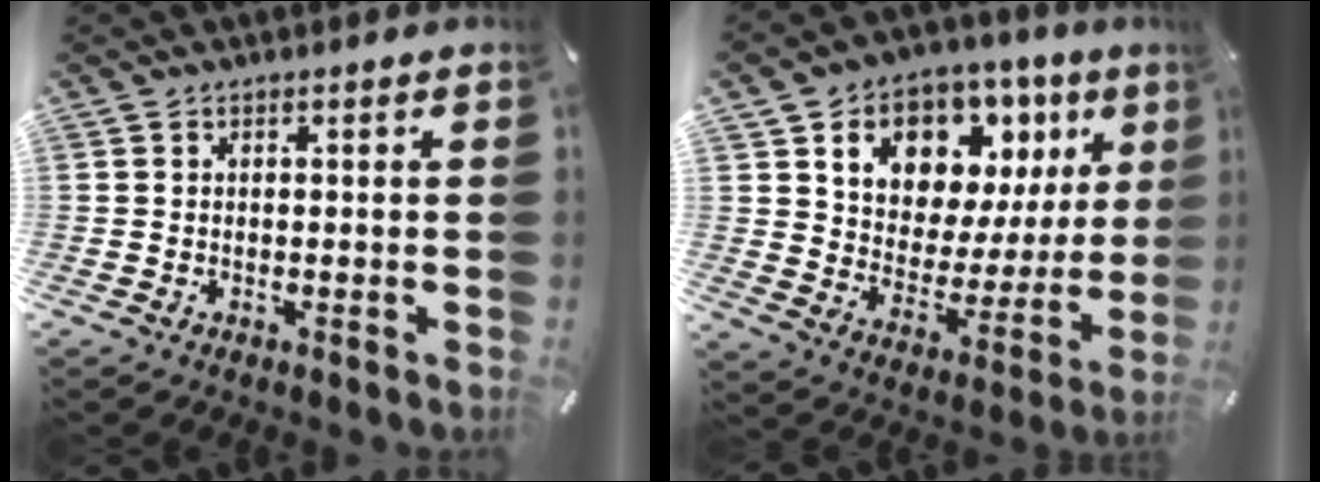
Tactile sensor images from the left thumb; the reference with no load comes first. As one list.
[{"total": 10.7, "force": [6.5, 7.9, 3.2], "torque": [-0.050, -0.068, 0.114]}]